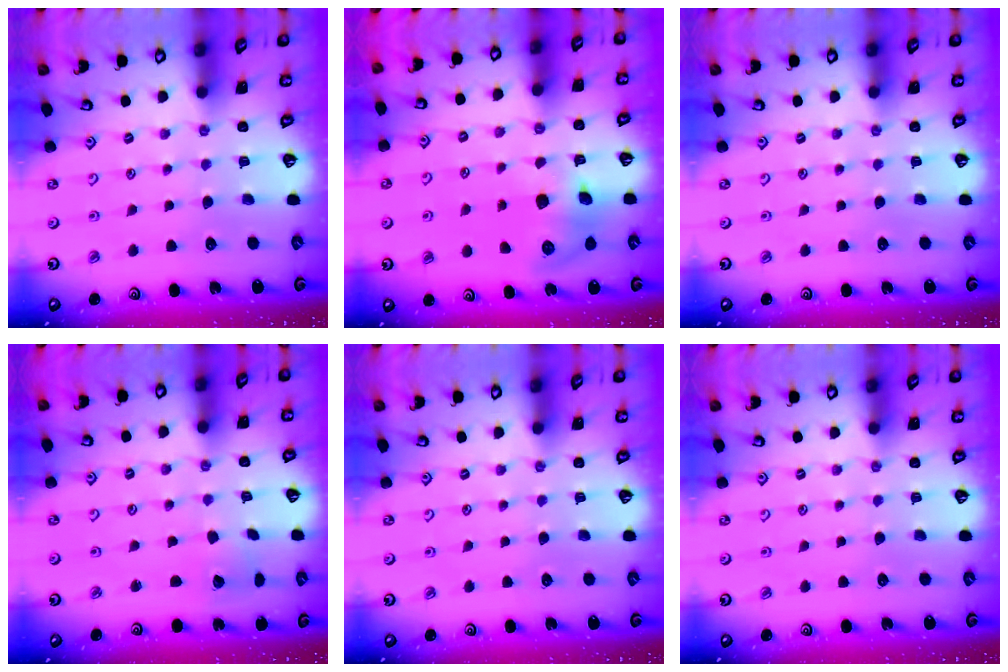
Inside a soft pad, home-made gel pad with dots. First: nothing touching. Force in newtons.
{"total": 9.9, "press": 9.8, "slide": 1.3}
{"total": 0.0}
{"total": 2.3, "press": 2.3, "slide": 0.3}
{"total": 0.0}
{"total": 0.0}